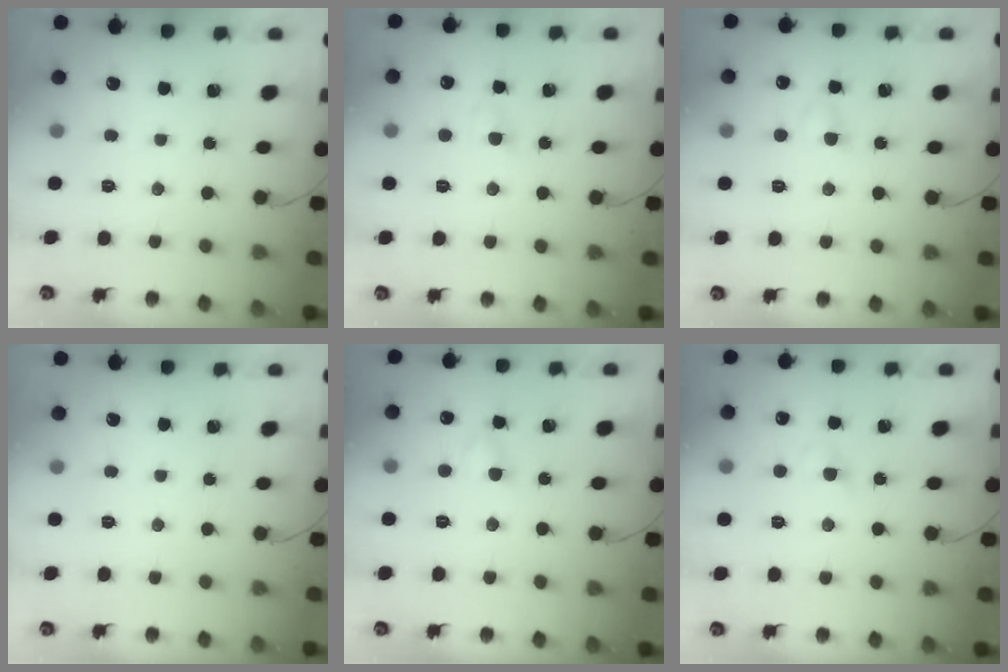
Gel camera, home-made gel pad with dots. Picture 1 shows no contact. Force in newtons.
{"total": 2.7, "press": 2.6, "slide": 1.0}
{"total": 2.9, "press": 2.8, "slide": 0.9}
{"total": 0.0}
{"total": 3.7, "press": 3.4, "slide": 1.4}
{"total": 2.6, "press": 2.4, "slide": 1.1}